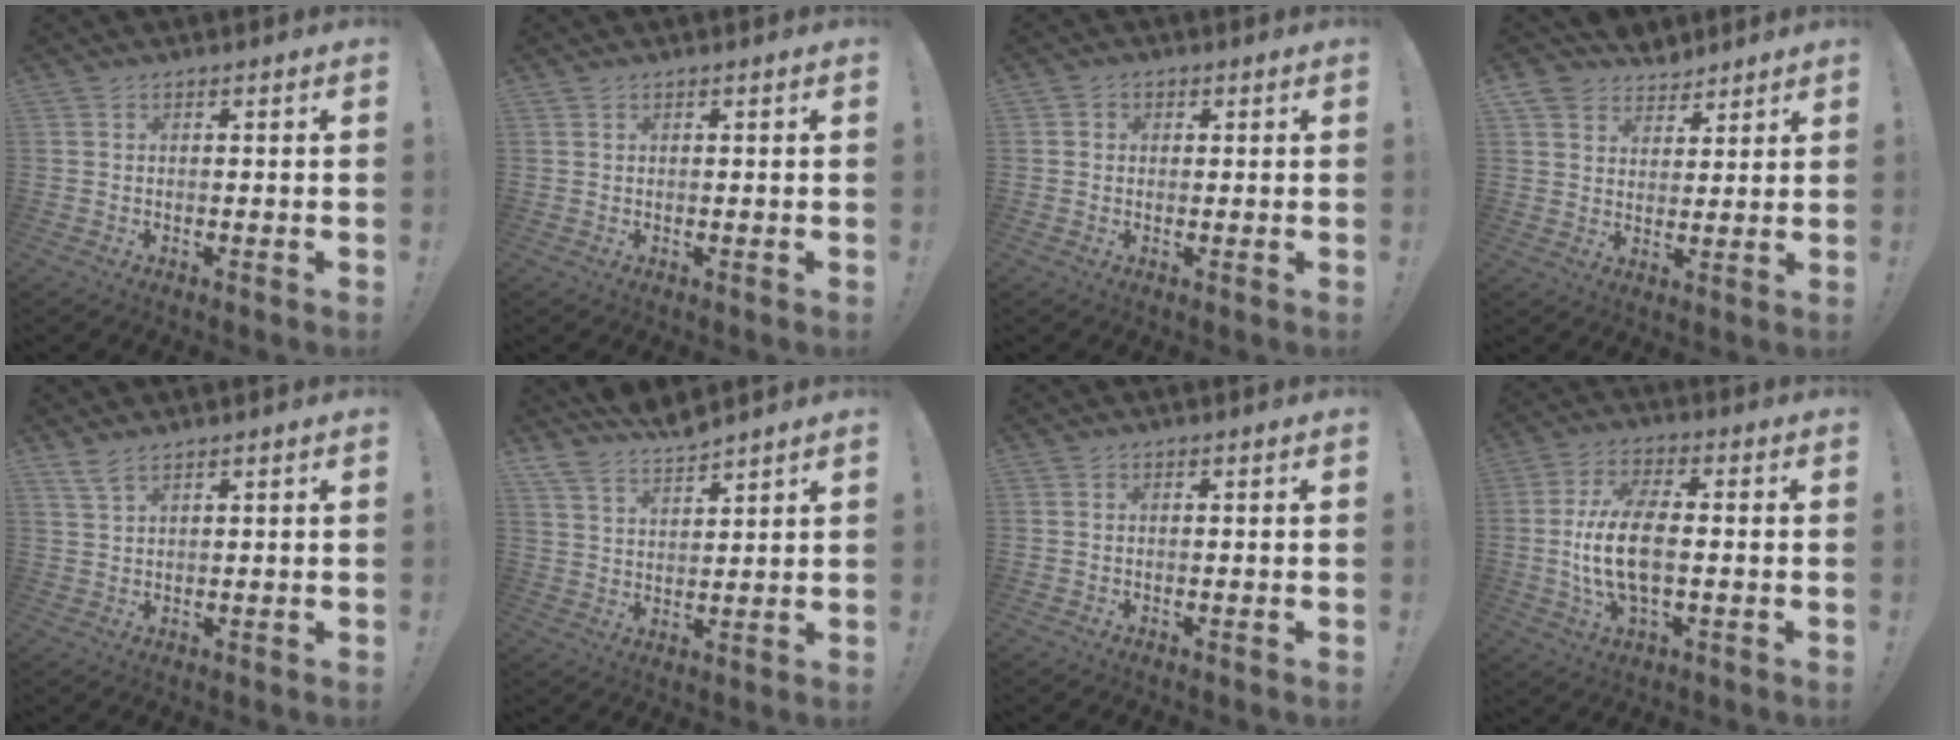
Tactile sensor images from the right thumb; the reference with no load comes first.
{"total": 0.6, "force": [0.5, 0.3, 0.1], "torque": [0.003, -0.001, 0.008]}
{"total": 1.7, "force": [-0.1, 1.6, 0.6], "torque": [-0.006, 0.005, -0.002]}
{"total": 6.4, "force": [4.9, 4.1, 0.0], "torque": [-0.013, -0.040, 0.097]}
{"total": 3.4, "force": [2.6, 0.8, 2.0], "torque": [-0.043, -0.010, 0.048]}
{"total": 7.2, "force": [6.7, 1.8, 2.2], "torque": [-0.064, -0.039, 0.129]}
{"total": 0.0}
{"total": 13.1, "force": [-1.0, 5.9, 11.7], "torque": [-0.237, 0.000, -0.019]}